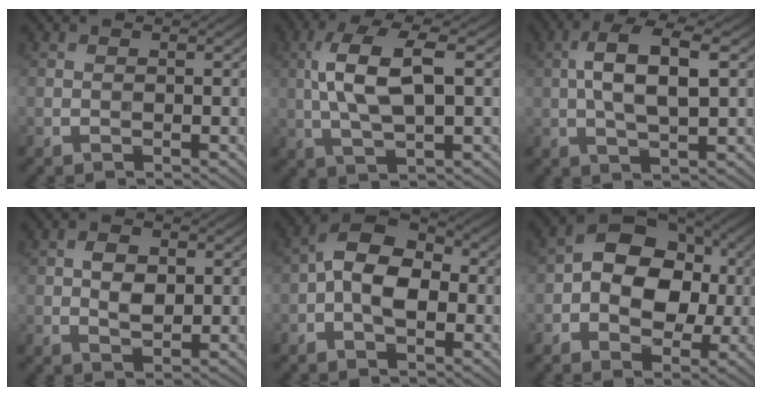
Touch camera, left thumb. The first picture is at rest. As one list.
[{"total": 8.5, "force": [1.1, 3.2, 7.8], "torque": [-0.165, 0.009, 0.018]}, {"total": 7.7, "force": [1.1, 3.0, 7.0], "torque": [-0.141, 0.008, 0.016]}, {"total": 3.8, "force": [0.6, 2.3, 2.9], "torque": [-0.055, -0.002, 0.008]}, {"total": 8.5, "force": [-0.6, 5.1, 6.8], "torque": [-0.118, 0.014, -0.024]}, {"total": 10.4, "force": [0.1, 7.4, 7.3], "torque": [-0.111, 0.010, -0.015]}]